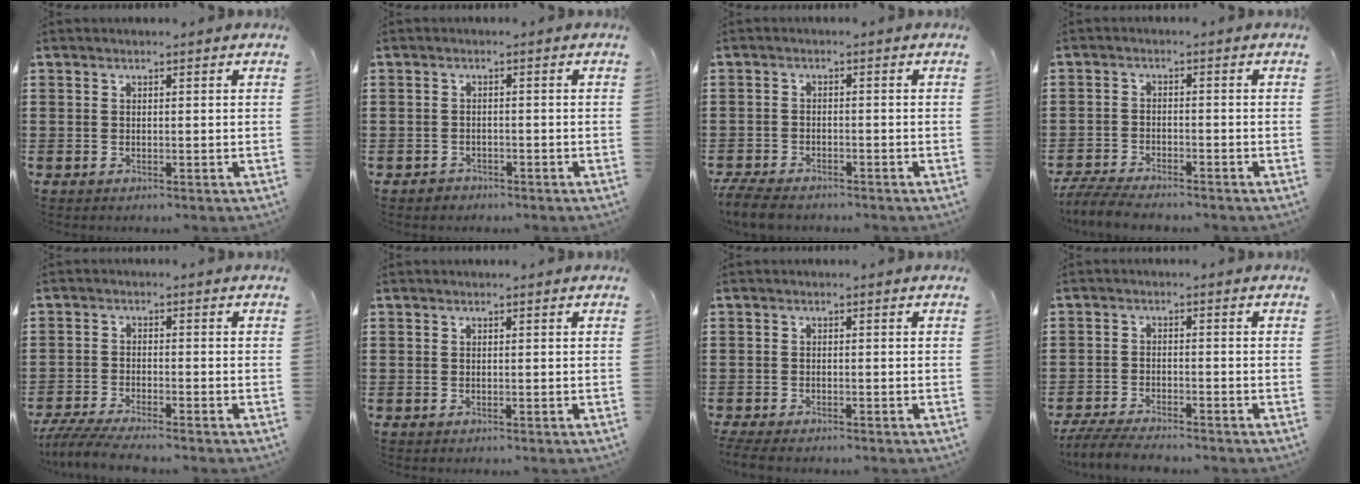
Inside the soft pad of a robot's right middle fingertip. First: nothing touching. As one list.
[{"total": 1.2, "force": [-1.1, 0.6, 0.0], "torque": [-0.005, 0.002, -0.025]}, {"total": 3.4, "force": [-3.2, 0.6, 0.9], "torque": [-0.030, -0.003, -0.069]}, {"total": 4.4, "force": [-4.2, 0.5, 1.2], "torque": [-0.040, -0.007, -0.091]}, {"total": 4.3, "force": [-3.9, 0.1, 1.8], "torque": [-0.050, -0.016, -0.081]}, {"total": 0.0}, {"total": 1.4, "force": [-1.3, 0.2, 0.4], "torque": [-0.017, -0.002, -0.029]}, {"total": 4.2, "force": [-4.0, 0.3, 1.3], "torque": [-0.034, -0.007, -0.083]}]